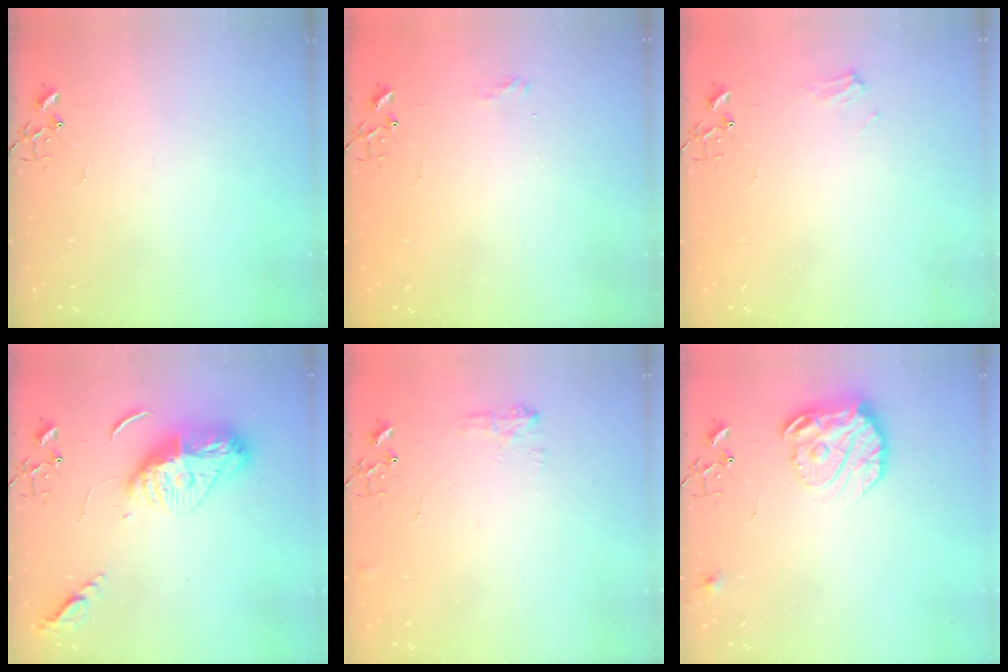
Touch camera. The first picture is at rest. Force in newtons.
{"total": 5.9, "press": 5.9, "slide": 0.8}
{"total": 6.7, "press": 6.7, "slide": 0.7}
{"total": 13.7, "press": 13.7, "slide": 1.4}
{"total": 7.4, "press": 7.4, "slide": 0.5}
{"total": 16.2, "press": 16.1, "slide": 1.4}